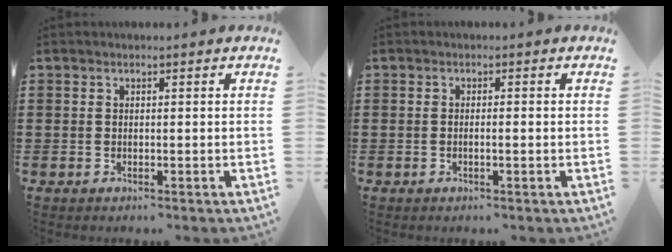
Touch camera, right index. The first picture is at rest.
{"total": 1.0, "force": [-0.3, 0.0, 1.0], "torque": [-0.016, -0.001, -0.007]}